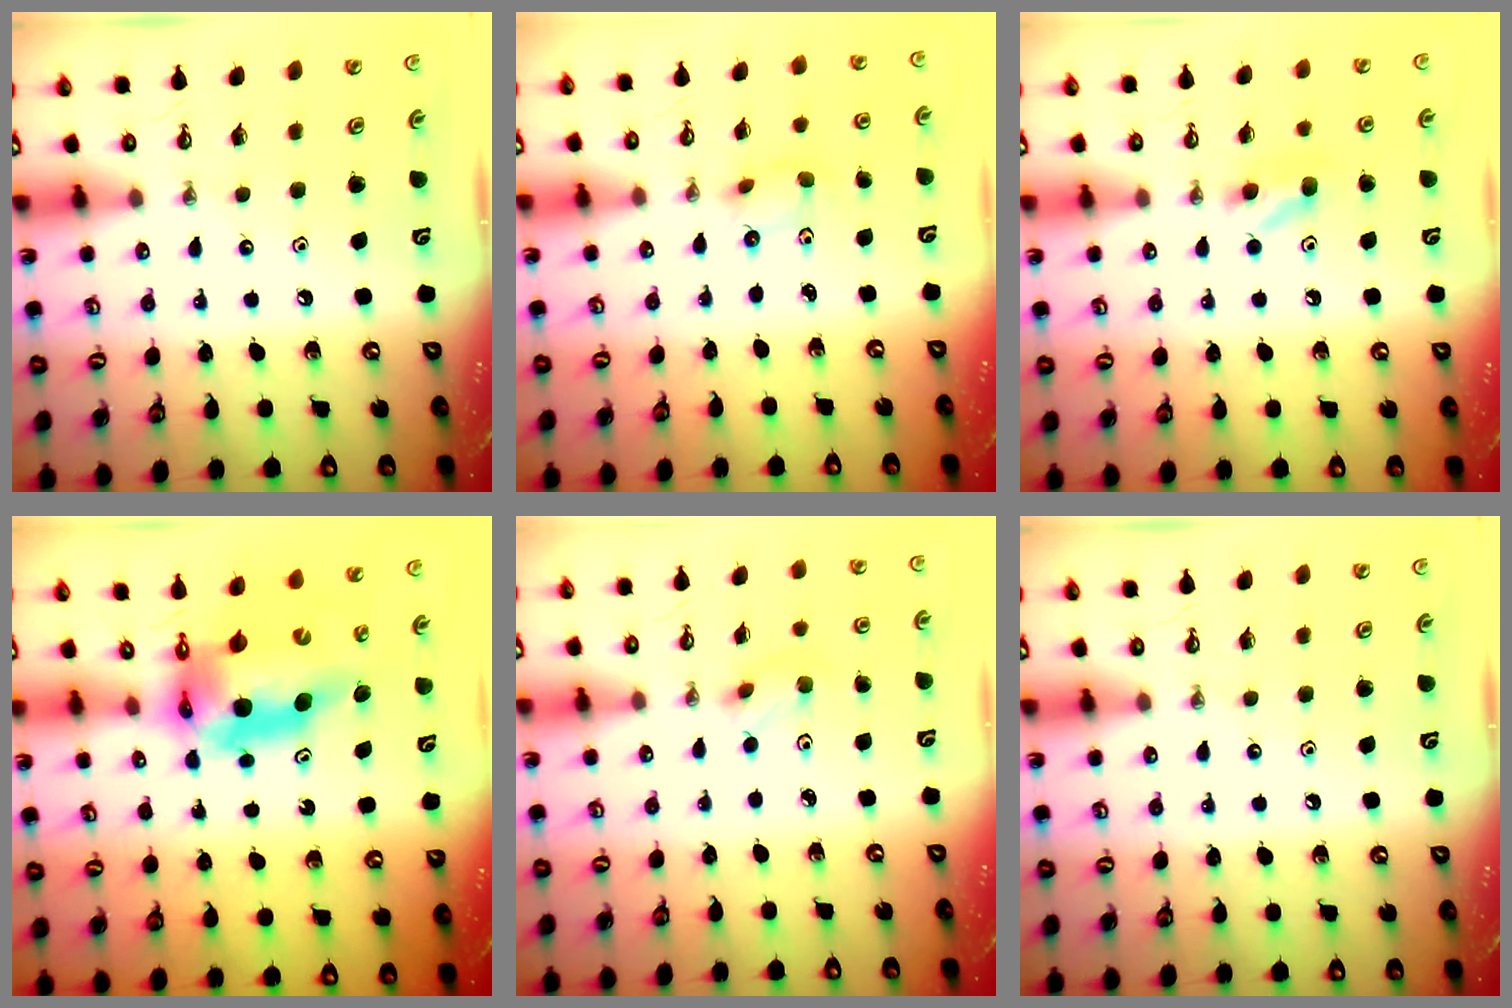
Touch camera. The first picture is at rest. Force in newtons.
{"total": 2.5, "press": 2.2, "slide": 1.2}
{"total": 5.9, "press": 5.9, "slide": 0.6}
{"total": 12.1, "press": 12.1, "slide": 1.2}
{"total": 2.4, "press": 2.4, "slide": 0.1}
{"total": 0.0}